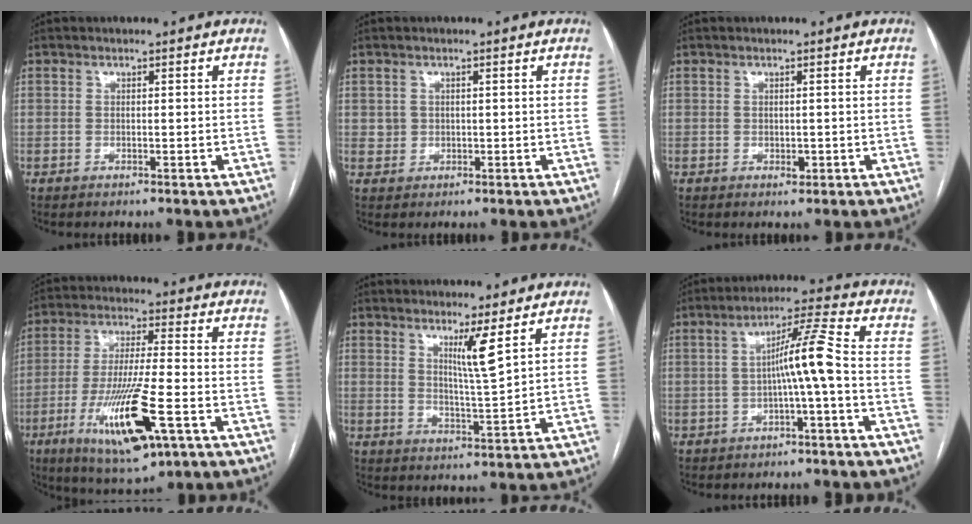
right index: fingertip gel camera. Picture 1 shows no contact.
{"total": 1.6, "force": [0.4, 1.5, 0.2], "torque": [0.005, 0.004, 0.005]}
{"total": 1.0, "force": [-0.2, 0.6, 0.7], "torque": [-0.008, -0.001, -0.001]}
{"total": 15.6, "force": [-6.2, 2.3, 14.1], "torque": [-0.272, -0.026, -0.100]}
{"total": 4.8, "force": [2.7, -1.0, 3.8], "torque": [-0.066, -0.021, 0.050]}
{"total": 7.1, "force": [-1.1, -0.8, 7.0], "torque": [-0.119, 0.022, -0.018]}